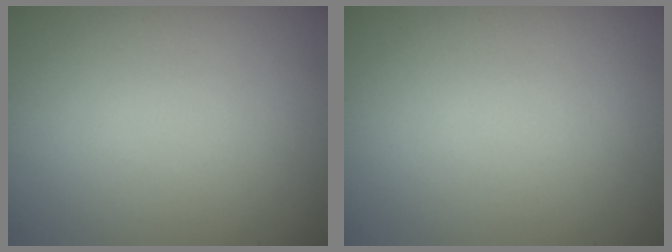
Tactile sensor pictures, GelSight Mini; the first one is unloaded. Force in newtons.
{"total": 0.0}